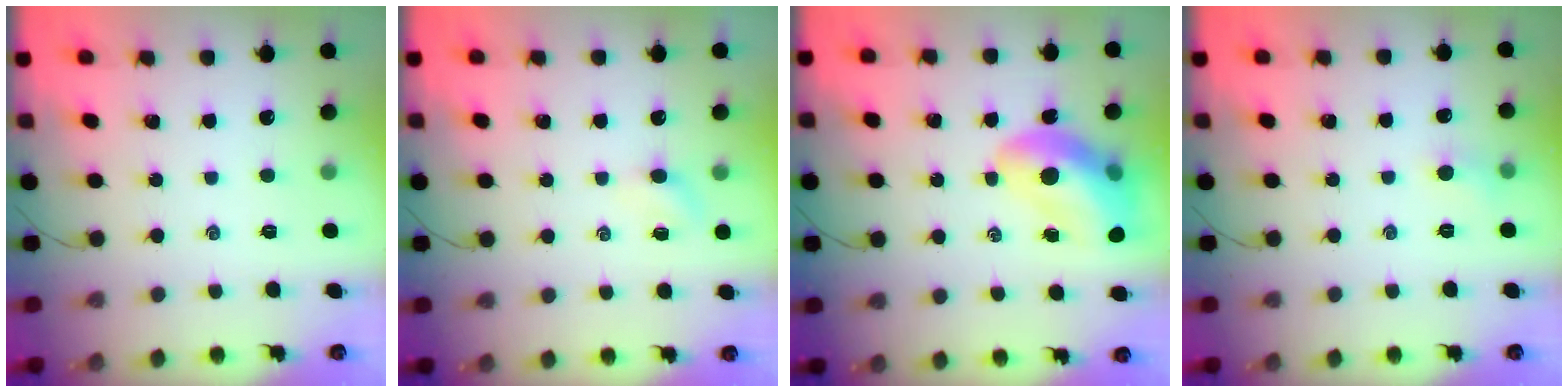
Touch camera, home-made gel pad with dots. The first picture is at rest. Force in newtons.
{"total": 2.3, "press": 2.2, "slide": 0.7}
{"total": 13.6, "press": 13.1, "slide": 3.9}
{"total": 3.6, "press": 3.4, "slide": 1.1}